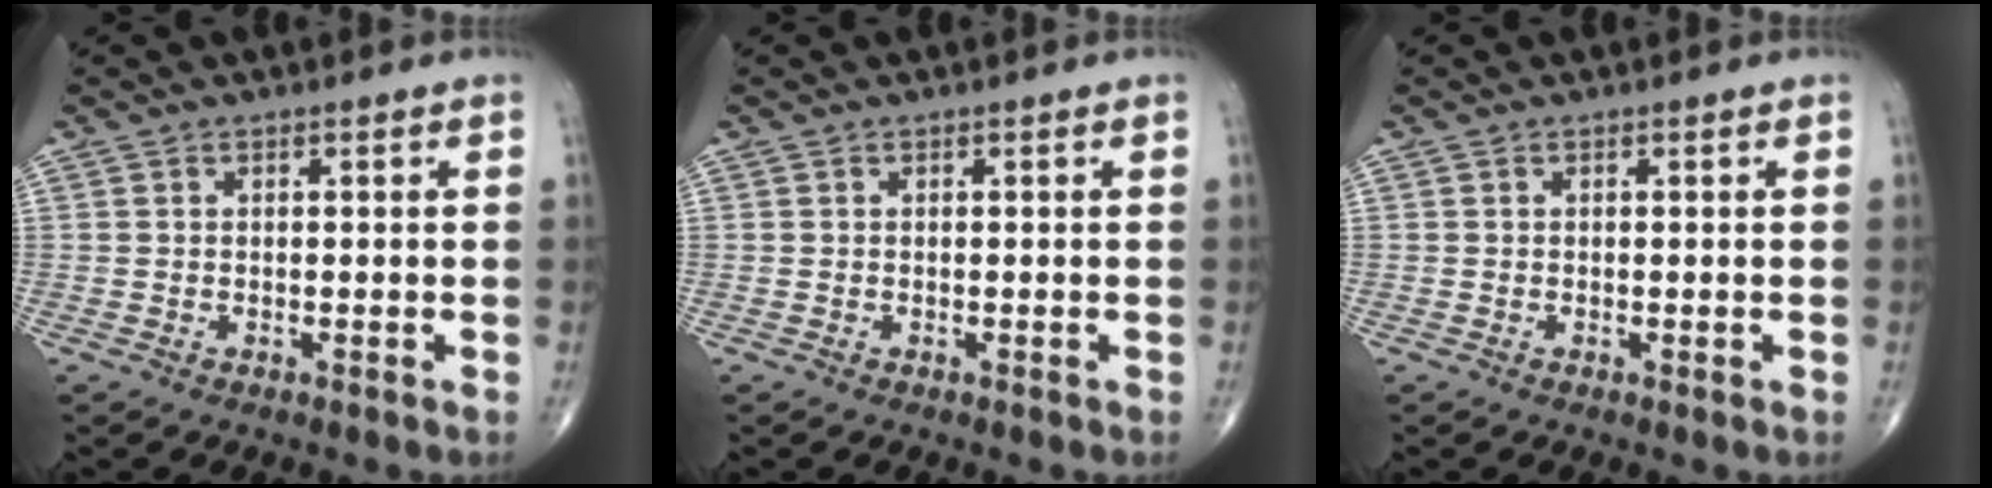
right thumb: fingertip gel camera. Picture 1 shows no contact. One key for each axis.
{"total": 0.0}
{"total": 0.0}